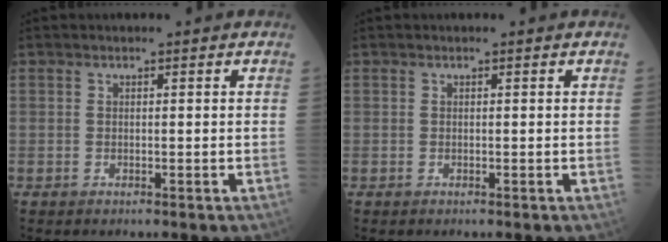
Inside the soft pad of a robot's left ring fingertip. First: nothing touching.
{"total": 0.0}